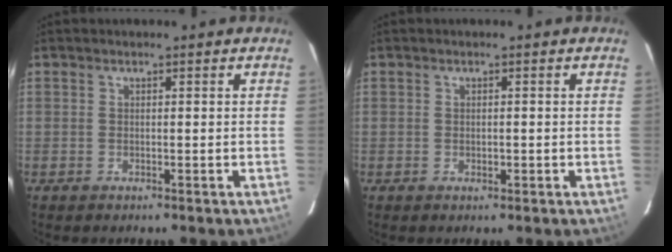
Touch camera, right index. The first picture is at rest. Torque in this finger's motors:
{"motor_torque": [0.05, 0.03, 0.00, 0.00]}